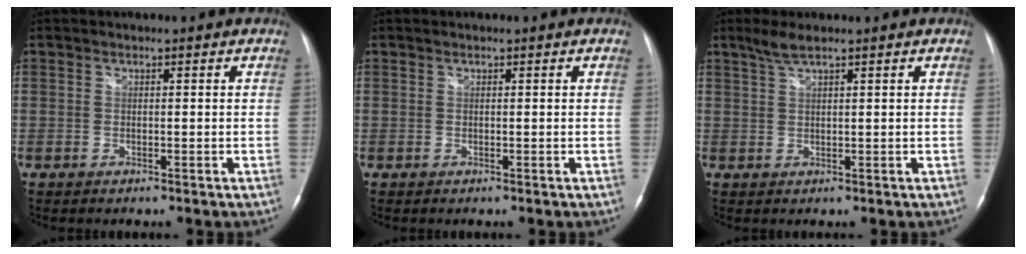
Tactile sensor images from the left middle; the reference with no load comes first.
{"total": 0.0}
{"total": 2.8, "force": [2.1, 0.1, 1.8], "torque": [-0.048, 0.006, 0.048]}